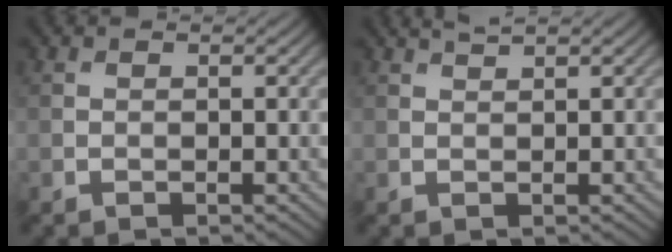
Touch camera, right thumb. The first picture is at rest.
{"total": 1.2, "force": [1.1, 0.1, 0.6], "torque": [-0.013, 0.003, 0.020]}